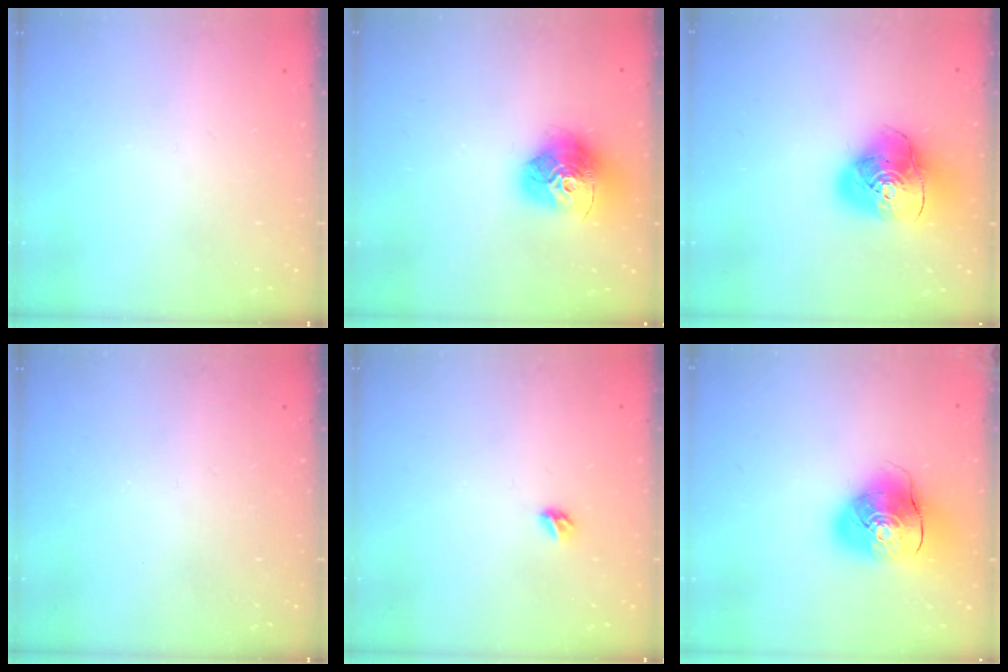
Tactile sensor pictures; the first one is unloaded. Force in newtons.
{"total": 17.6, "press": 17.5, "slide": 1.9}
{"total": 14.0, "press": 13.9, "slide": 1.8}
{"total": 0.0}
{"total": 3.8, "press": 3.8, "slide": 0.7}
{"total": 12.5, "press": 12.3, "slide": 2.1}